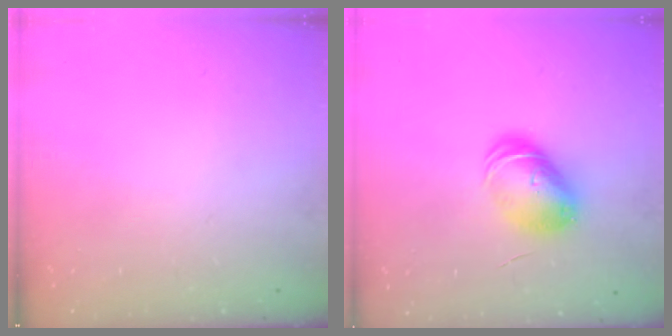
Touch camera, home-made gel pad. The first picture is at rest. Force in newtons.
{"total": 9.2, "press": 9.2, "slide": 0.7}